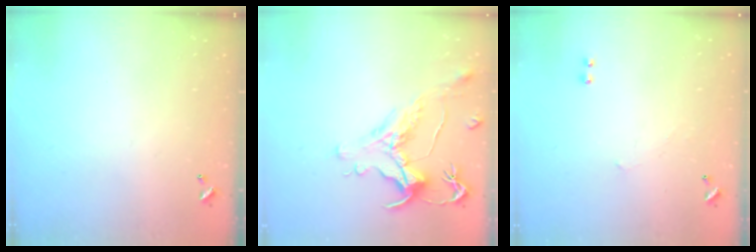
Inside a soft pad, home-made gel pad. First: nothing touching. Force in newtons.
{"total": 1.7, "press": 1.1, "slide": 1.3}
{"total": 1.4, "press": 1.3, "slide": 0.5}